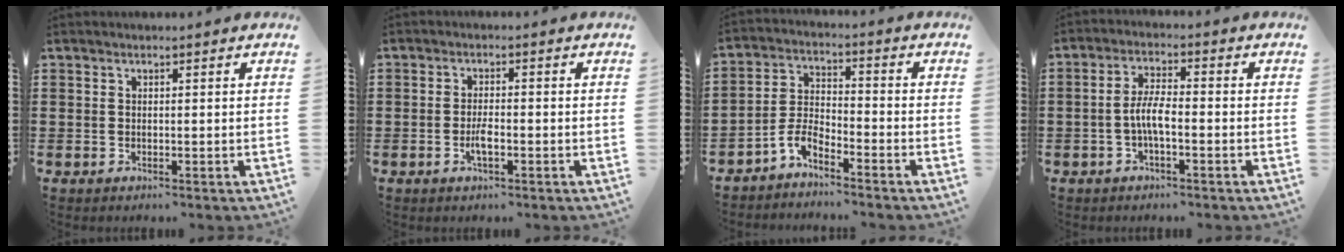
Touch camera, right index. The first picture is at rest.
{"total": 2.7, "force": [-1.1, 0.8, 2.3], "torque": [-0.049, 0.000, -0.023]}
{"total": 4.5, "force": [-4.1, 0.9, 1.7], "torque": [-0.051, 0.002, -0.087]}
{"total": 4.8, "force": [-1.3, 1.3, 4.4], "torque": [-0.098, 0.000, -0.031]}